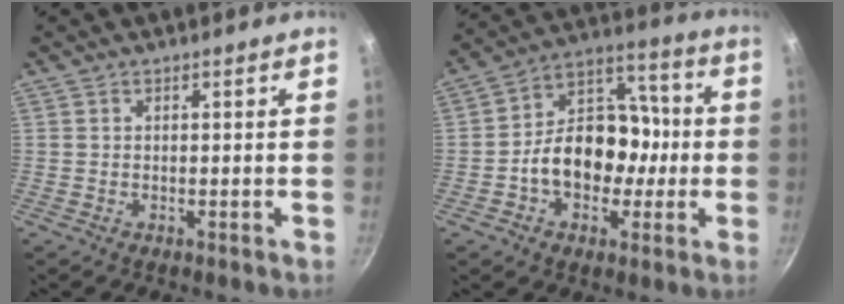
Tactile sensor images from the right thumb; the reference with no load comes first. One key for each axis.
{"total": 16.1, "fx": -2.7, "fy": 12.1, "fz": 10.4, "tx": -0.114, "ty": 0.050, "tz": -0.053}